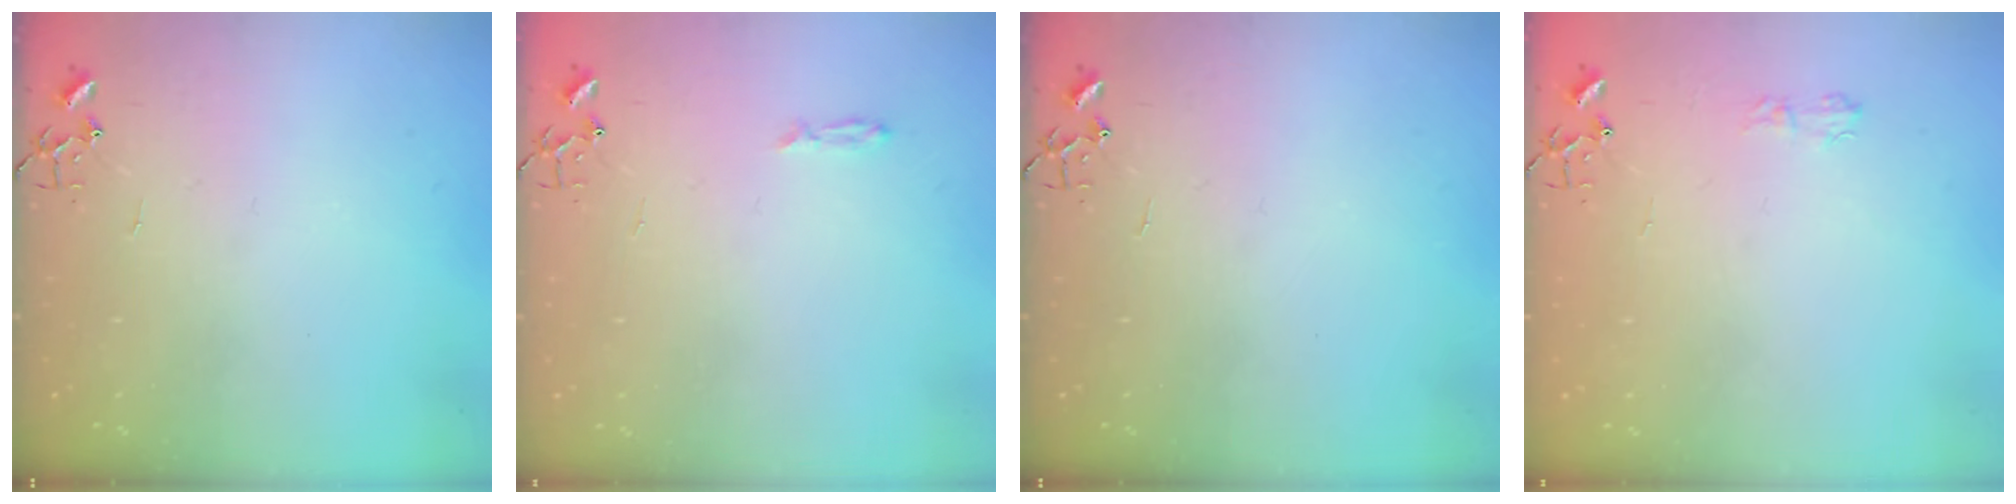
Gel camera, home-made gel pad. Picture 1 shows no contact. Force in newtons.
{"total": 3.4, "press": 3.4, "slide": 0.4}
{"total": 0.0}
{"total": 5.0, "press": 5.0, "slide": 0.6}